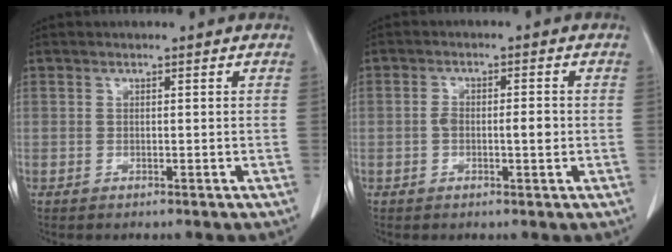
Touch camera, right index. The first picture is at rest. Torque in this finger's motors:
{"motor_torque": [0.62, -0.33, 0.37, 0.07]}